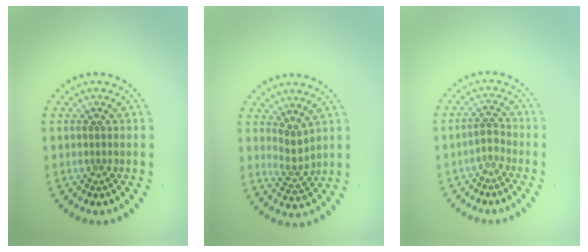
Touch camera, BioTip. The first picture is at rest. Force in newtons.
{"total": 2.0, "press": 1.5, "slide": 1.3}
{"total": 1.2, "press": 0.9, "slide": 0.8}